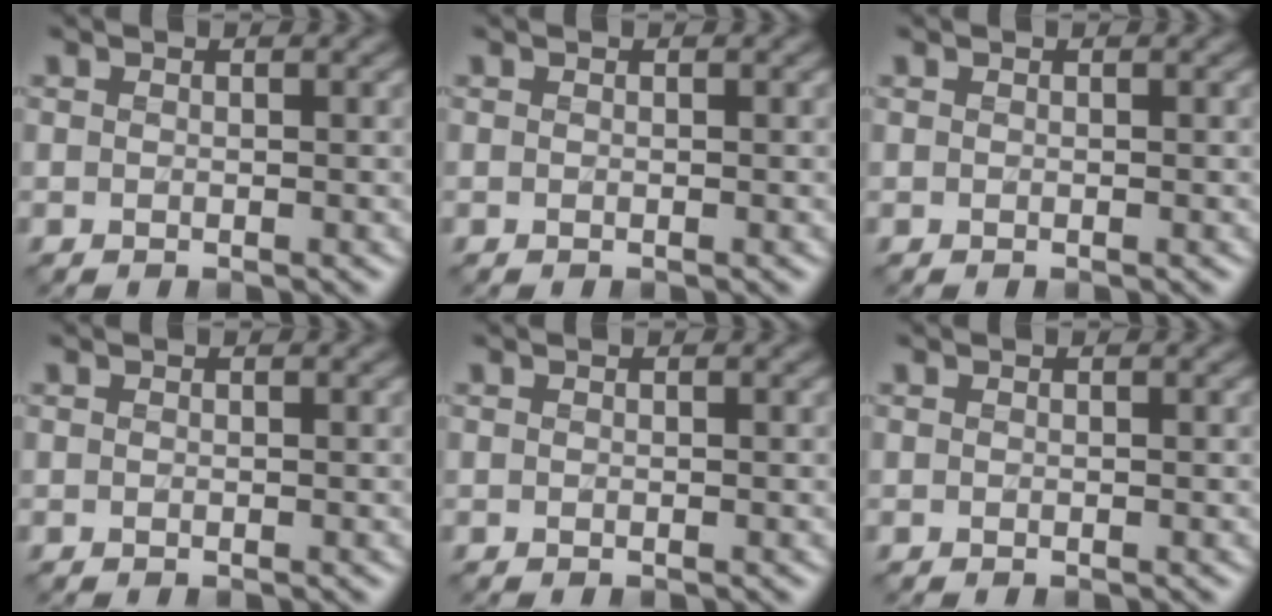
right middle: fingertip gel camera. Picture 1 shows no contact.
{"total": 0.0}
{"total": 0.0}
{"total": 0.0}
{"total": 0.0}
{"total": 0.0}